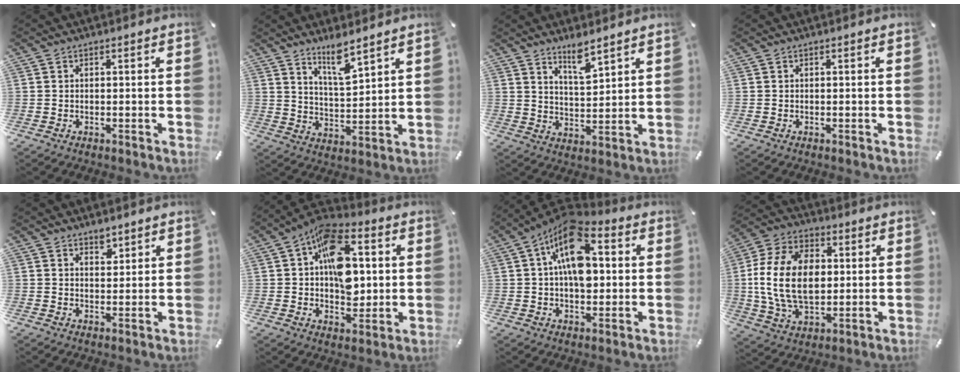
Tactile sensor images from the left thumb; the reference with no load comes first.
{"total": 7.4, "force": [6.3, 0.9, 3.7], "torque": [-0.070, -0.042, 0.110]}
{"total": 6.2, "force": [5.4, 1.1, 2.8], "torque": [-0.047, -0.038, 0.095]}
{"total": 0.0}
{"total": 3.0, "force": [2.2, 1.7, 0.9], "torque": [0.009, -0.018, 0.035]}
{"total": 17.2, "force": [2.7, 11.1, 12.8], "torque": [-0.193, -0.004, 0.050]}
{"total": 15.3, "force": [3.3, 9.1, 11.9], "torque": [-0.210, -0.017, 0.055]}
{"total": 18.1, "force": [0.9, 12.6, 13.0], "torque": [-0.288, 0.010, 0.015]}